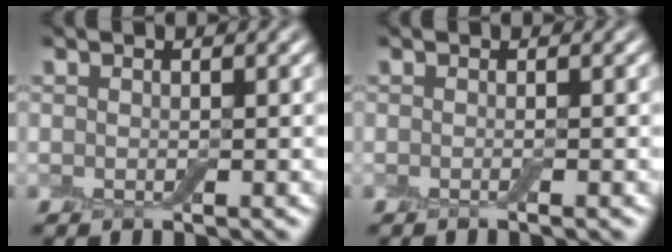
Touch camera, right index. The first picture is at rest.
{"total": 0.8, "force": [-0.3, 0.1, 0.7], "torque": [-0.008, -0.007, -0.009]}